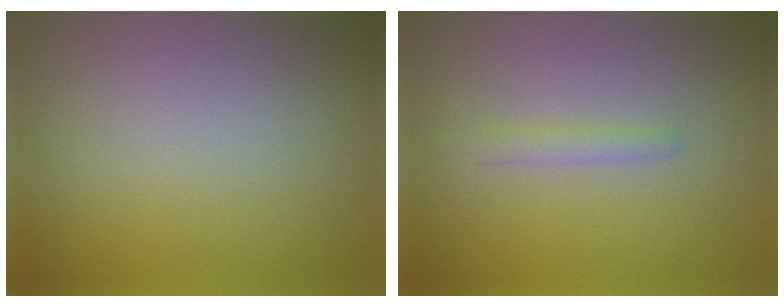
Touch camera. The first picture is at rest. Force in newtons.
{"total": 1.5, "press": 1.5, "slide": 0.1}